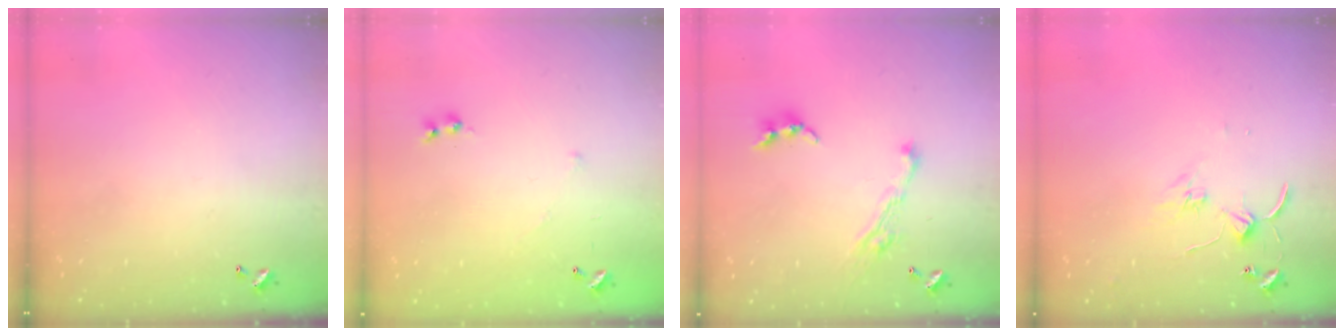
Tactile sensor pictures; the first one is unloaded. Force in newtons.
{"total": 6.1, "press": 6.1, "slide": 0.8}
{"total": 5.0, "press": 5.0, "slide": 0.8}
{"total": 1.4, "press": 1.3, "slide": 0.2}